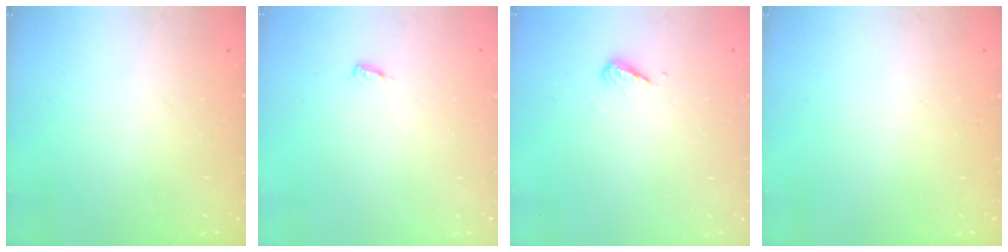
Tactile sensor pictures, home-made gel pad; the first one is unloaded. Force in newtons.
{"total": 3.1, "press": 3.1, "slide": 0.2}
{"total": 5.8, "press": 5.6, "slide": 1.3}
{"total": 0.0}